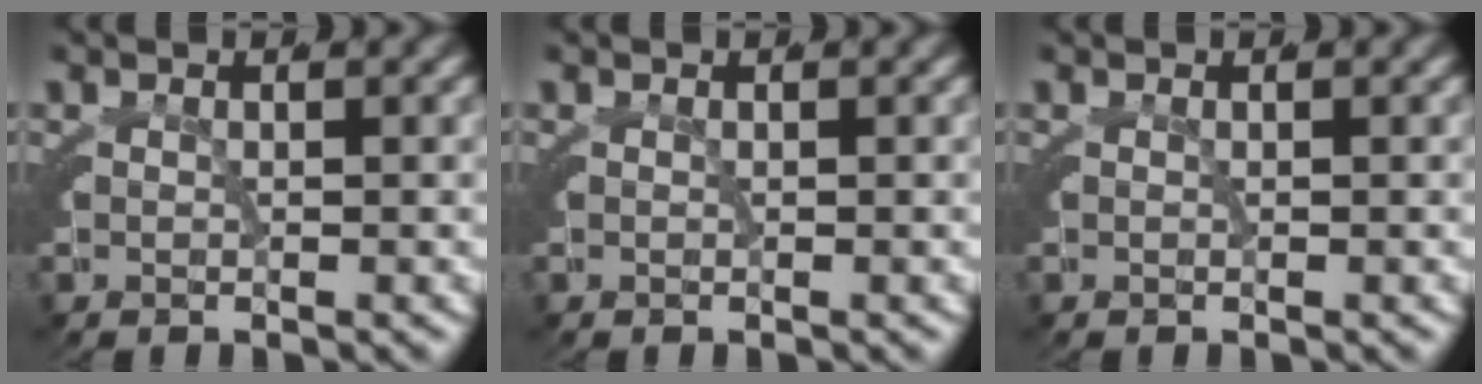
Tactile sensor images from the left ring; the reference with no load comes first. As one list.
[{"total": 0.0}, {"total": 0.0}]